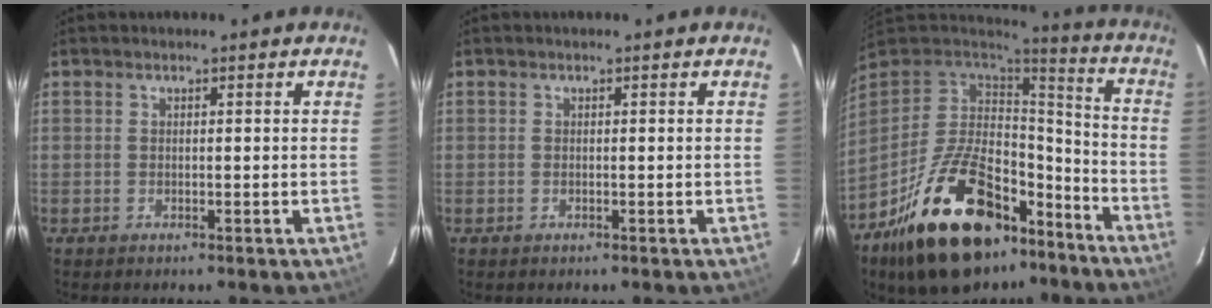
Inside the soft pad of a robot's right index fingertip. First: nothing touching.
{"total": 0.0}
{"total": 28.4, "force": [-17.2, 14.2, 17.5], "torque": [-0.330, 0.006, -0.251]}